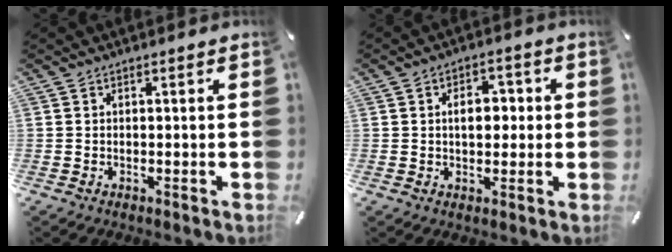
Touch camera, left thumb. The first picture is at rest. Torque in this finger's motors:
{"motor_torque": [1.05, 1.02, 0.64, -0.11, 0.04]}